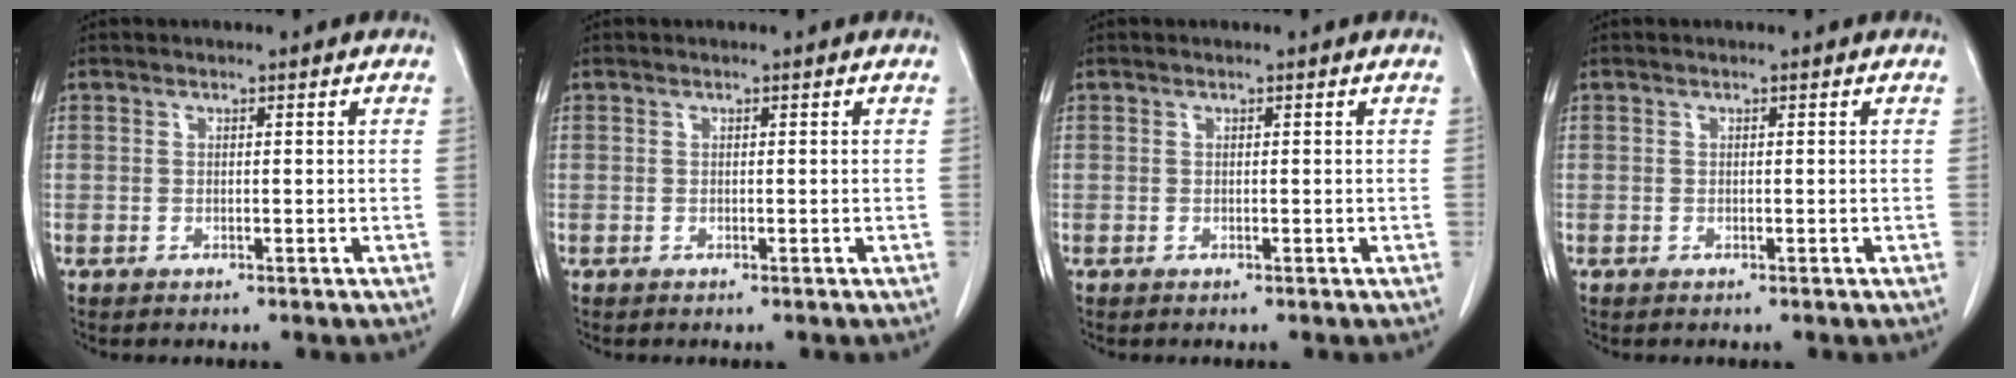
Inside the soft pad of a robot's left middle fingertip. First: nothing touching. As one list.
[{"total": 0.0}, {"total": 0.0}, {"total": 0.0}]